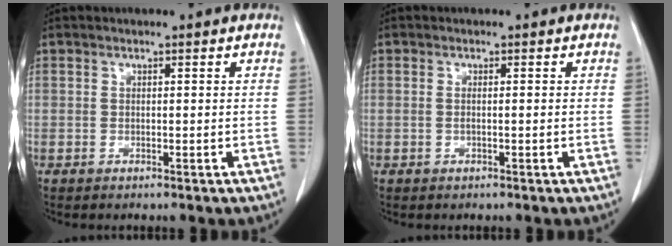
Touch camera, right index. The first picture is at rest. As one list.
[{"total": 0.9, "force": [-0.1, 0.2, 0.9], "torque": [-0.019, 0.000, 0.001]}]